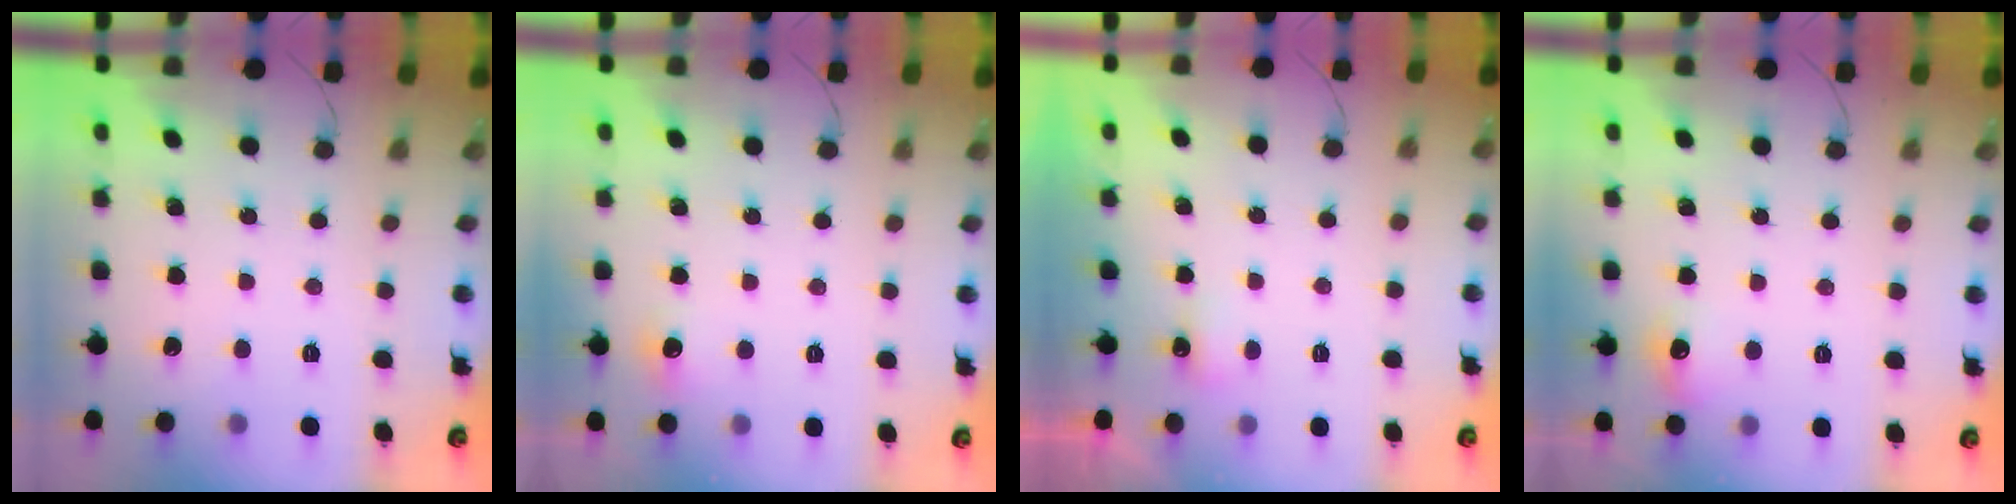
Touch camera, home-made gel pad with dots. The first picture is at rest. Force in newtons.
{"total": 4.8, "press": 4.5, "slide": 1.5}
{"total": 2.3, "press": 2.2, "slide": 0.6}
{"total": 6.9, "press": 6.7, "slide": 1.4}